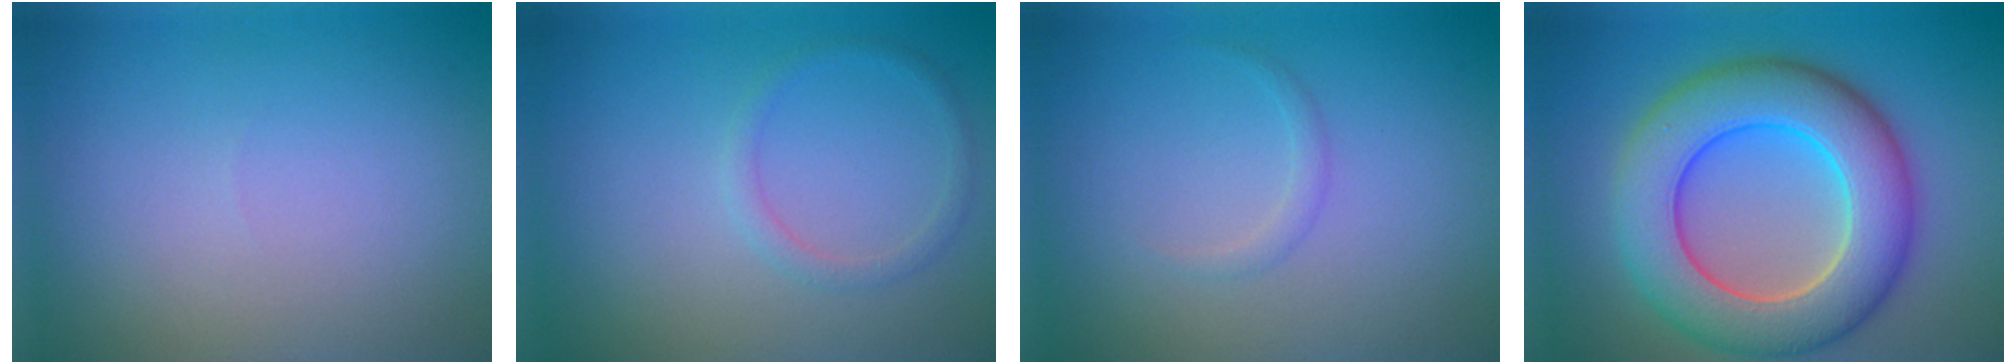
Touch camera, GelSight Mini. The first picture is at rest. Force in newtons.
{"total": 1.3, "press": 1.3, "slide": 0.1}
{"total": 0.8, "press": 0.8, "slide": 0.0}
{"total": 10.6, "press": 10.6, "slide": 0.8}